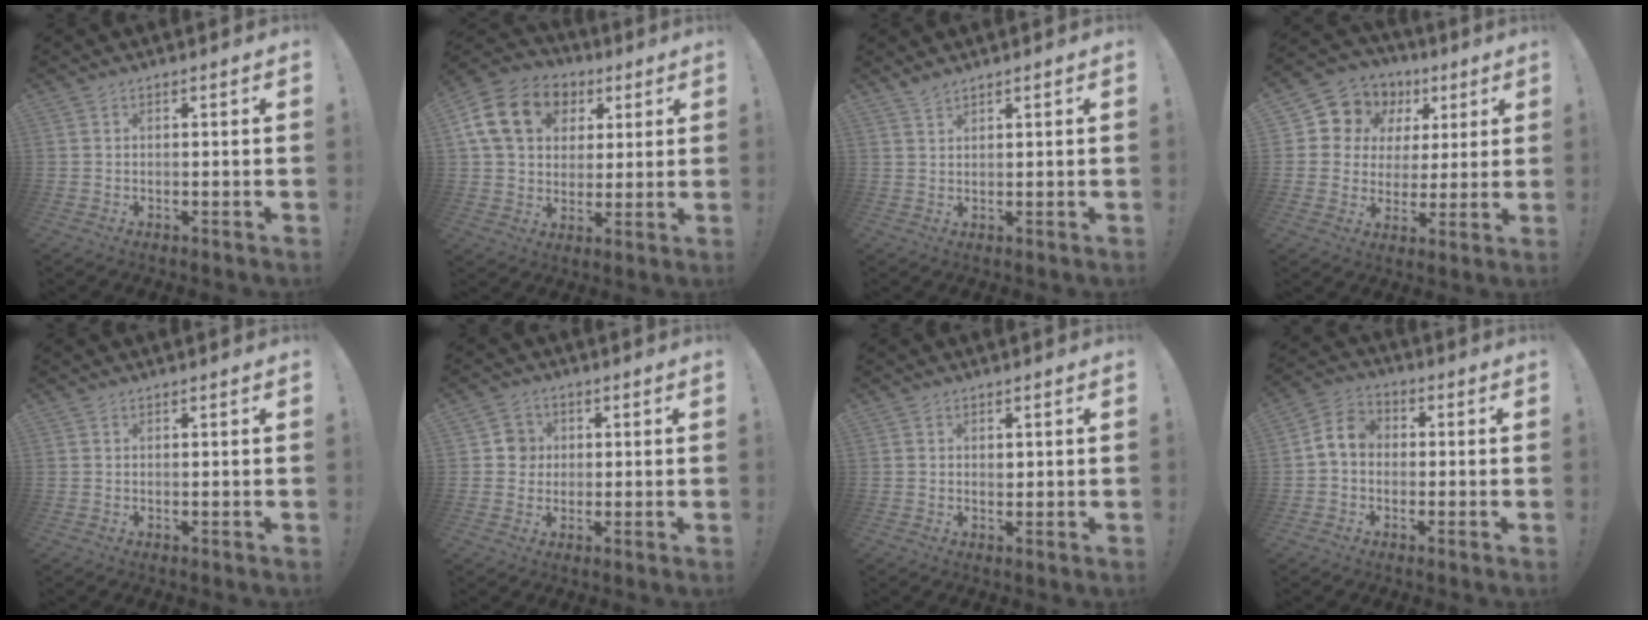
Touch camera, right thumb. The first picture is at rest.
{"total": 18.4, "force": [6.2, 14.1, 10.0], "torque": [-0.153, -0.006, 0.129]}
{"total": 2.4, "force": [2.1, 0.4, 1.1], "torque": [-0.019, -0.009, 0.038]}
{"total": 9.4, "force": [4.2, 8.2, 2.2], "torque": [-0.040, -0.034, 0.087]}
{"total": 0.0}
{"total": 5.0, "force": [0.8, 4.8, 1.1], "torque": [-0.015, 0.003, 0.015]}
{"total": 1.0, "force": [0.6, 0.8, 0.3], "torque": [0.006, -0.004, 0.008]}
{"total": 6.6, "force": [-0.3, 5.1, 4.1], "torque": [-0.078, 0.018, -0.001]}